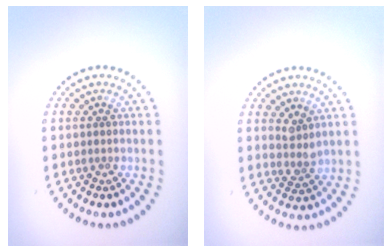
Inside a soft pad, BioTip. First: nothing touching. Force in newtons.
{"total": 1.8, "press": 1.3, "slide": 1.3}